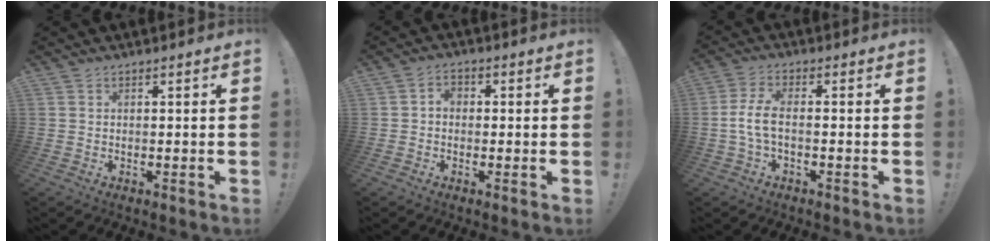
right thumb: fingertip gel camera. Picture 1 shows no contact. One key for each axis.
{"total": 2.8, "fx": -0.9, "fy": 1.9, "fz": 1.9, "tx": -0.041, "ty": 0.014, "tz": -0.016}
{"total": 6.4, "fx": -1.2, "fy": 2.4, "fz": 5.8, "tx": -0.125, "ty": -0.004, "tz": -0.023}